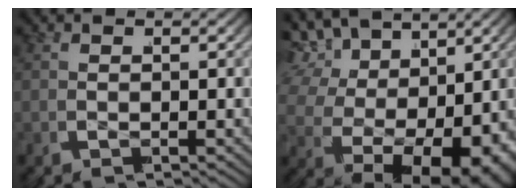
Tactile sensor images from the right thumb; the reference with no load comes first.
{"total": 15.0, "force": [-0.6, 10.7, 10.4], "torque": [-0.209, -0.032, -0.005]}